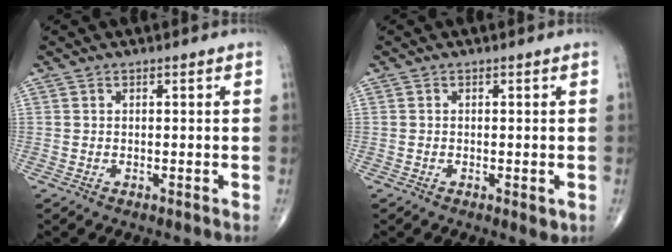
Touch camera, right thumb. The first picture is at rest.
{"total": 1.6, "force": [-0.5, 0.7, 1.4], "torque": [-0.018, -0.004, -0.006]}